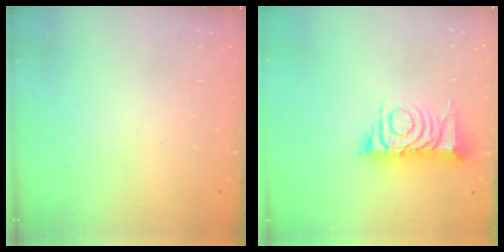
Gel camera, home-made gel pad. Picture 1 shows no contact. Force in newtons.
{"total": 10.3, "press": 10.3, "slide": 1.0}